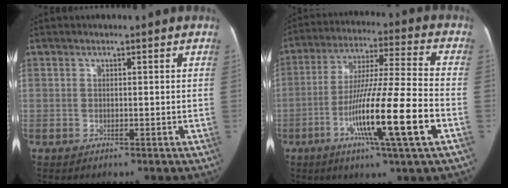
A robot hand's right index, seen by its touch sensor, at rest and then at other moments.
{"total": 16.6, "force": [-5.9, -0.6, 15.5], "torque": [-0.278, -0.015, -0.106]}